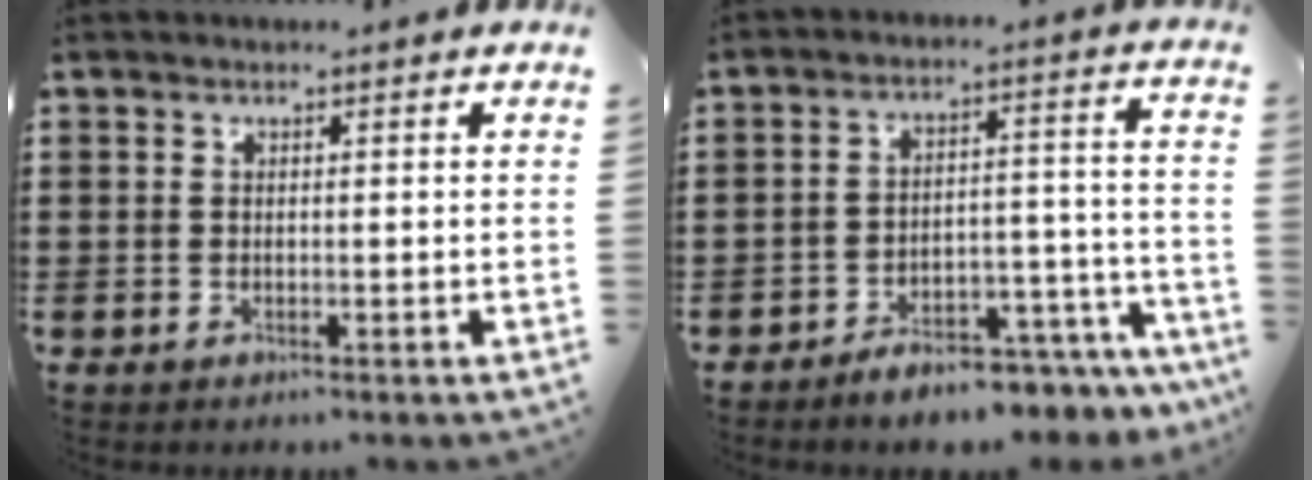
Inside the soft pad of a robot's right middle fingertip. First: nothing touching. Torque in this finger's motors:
{"motor_torque": [1.74, -0.40, 0.22, 0.12]}